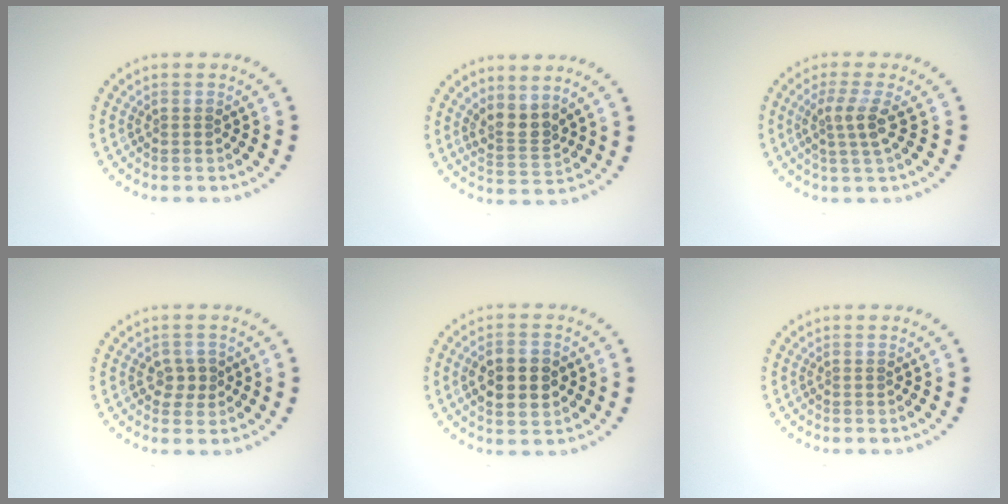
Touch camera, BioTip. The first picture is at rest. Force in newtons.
{"total": 2.5, "press": 2.0, "slide": 1.6}
{"total": 2.5, "press": 1.9, "slide": 1.7}
{"total": 1.9, "press": 1.8, "slide": 0.6}
{"total": 4.5, "press": 4.5, "slide": 0.0}
{"total": 0.0}